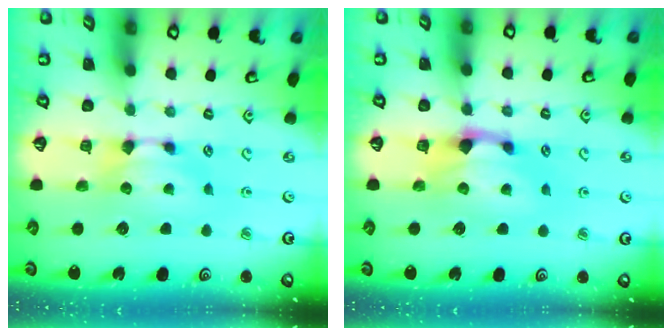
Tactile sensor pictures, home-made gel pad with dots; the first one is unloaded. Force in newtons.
{"total": 1.9, "press": 1.4, "slide": 1.3}